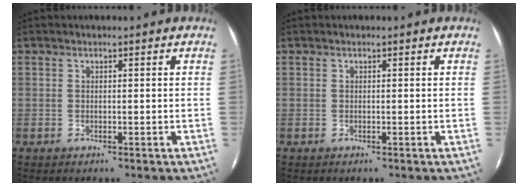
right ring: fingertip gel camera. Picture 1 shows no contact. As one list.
[{"total": 0.0}]